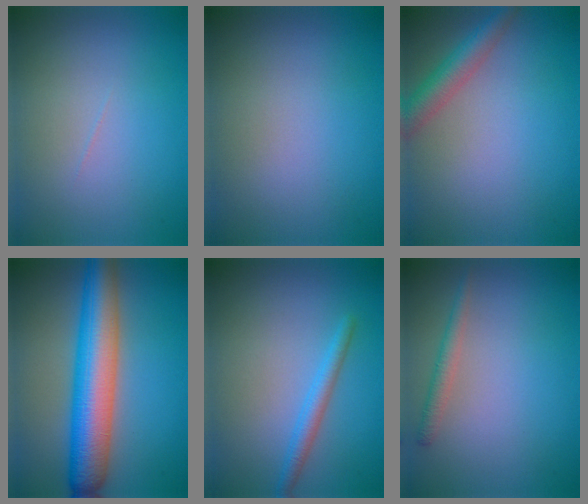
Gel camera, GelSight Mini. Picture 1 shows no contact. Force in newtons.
{"total": 0.0}
{"total": 3.3, "press": 3.3, "slide": 0.1}
{"total": 9.1, "press": 9.1, "slide": 0.2}
{"total": 2.0, "press": 2.0, "slide": 0.1}
{"total": 1.4, "press": 1.4, "slide": 0.1}